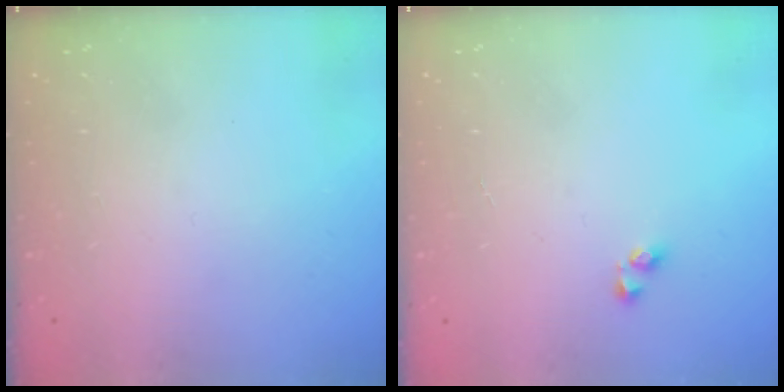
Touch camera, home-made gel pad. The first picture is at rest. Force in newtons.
{"total": 2.9, "press": 2.9, "slide": 0.3}